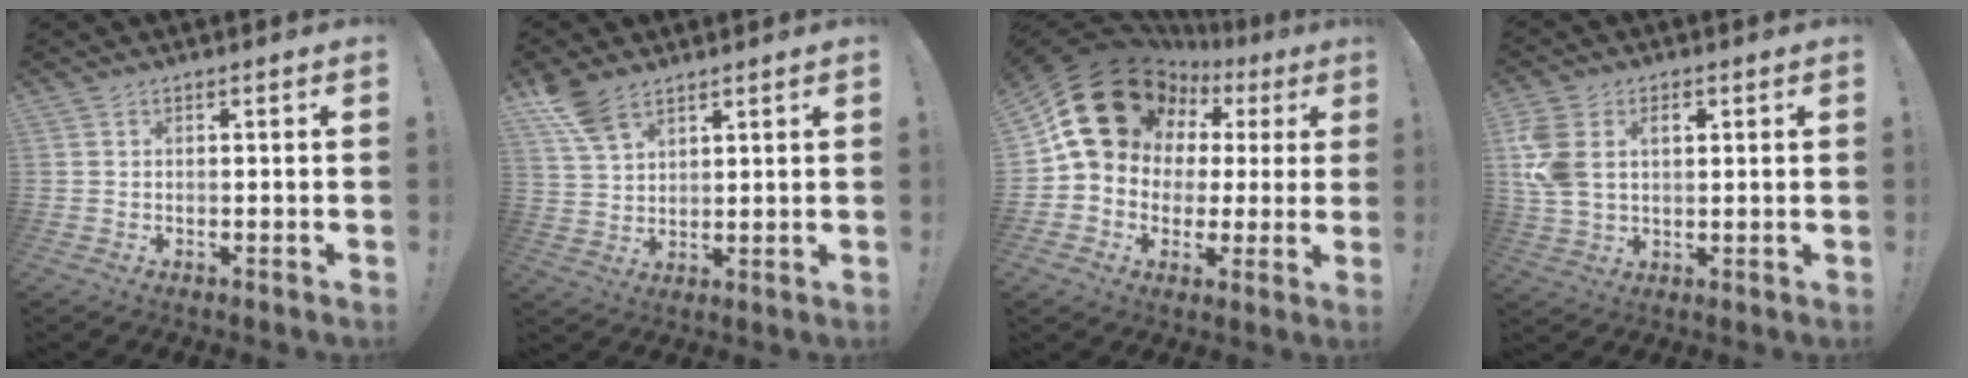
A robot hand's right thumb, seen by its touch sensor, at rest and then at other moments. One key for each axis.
{"total": 8.5, "fx": 6.1, "fy": 4.2, "fz": 4.2, "tx": -0.072, "ty": -0.028, "tz": 0.119}
{"total": 23.0, "fx": 10.3, "fy": 16.0, "fz": 12.9, "tx": -0.185, "ty": -0.052, "tz": 0.222}
{"total": 9.9, "fx": 3.1, "fy": 6.9, "fz": 6.5, "tx": -0.131, "ty": -0.008, "tz": 0.055}